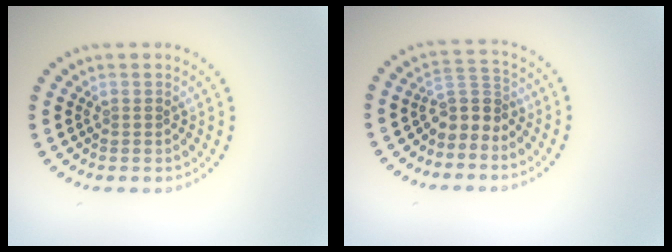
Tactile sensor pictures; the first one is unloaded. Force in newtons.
{"total": 2.8, "press": 2.0, "slide": 1.9}